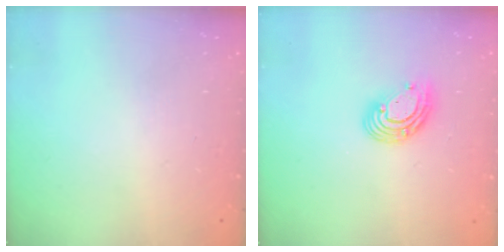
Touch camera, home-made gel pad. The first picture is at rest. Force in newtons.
{"total": 9.5, "press": 9.4, "slide": 1.7}